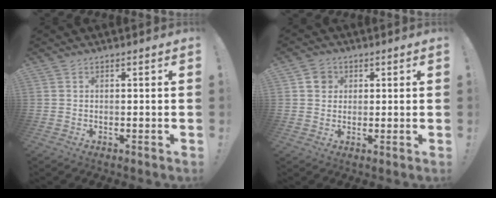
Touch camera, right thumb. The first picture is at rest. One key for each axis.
{"total": 4.7, "fx": 1.4, "fy": 4.3, "fz": 1.4, "tx": -0.009, "ty": 0.001, "tz": 0.024}